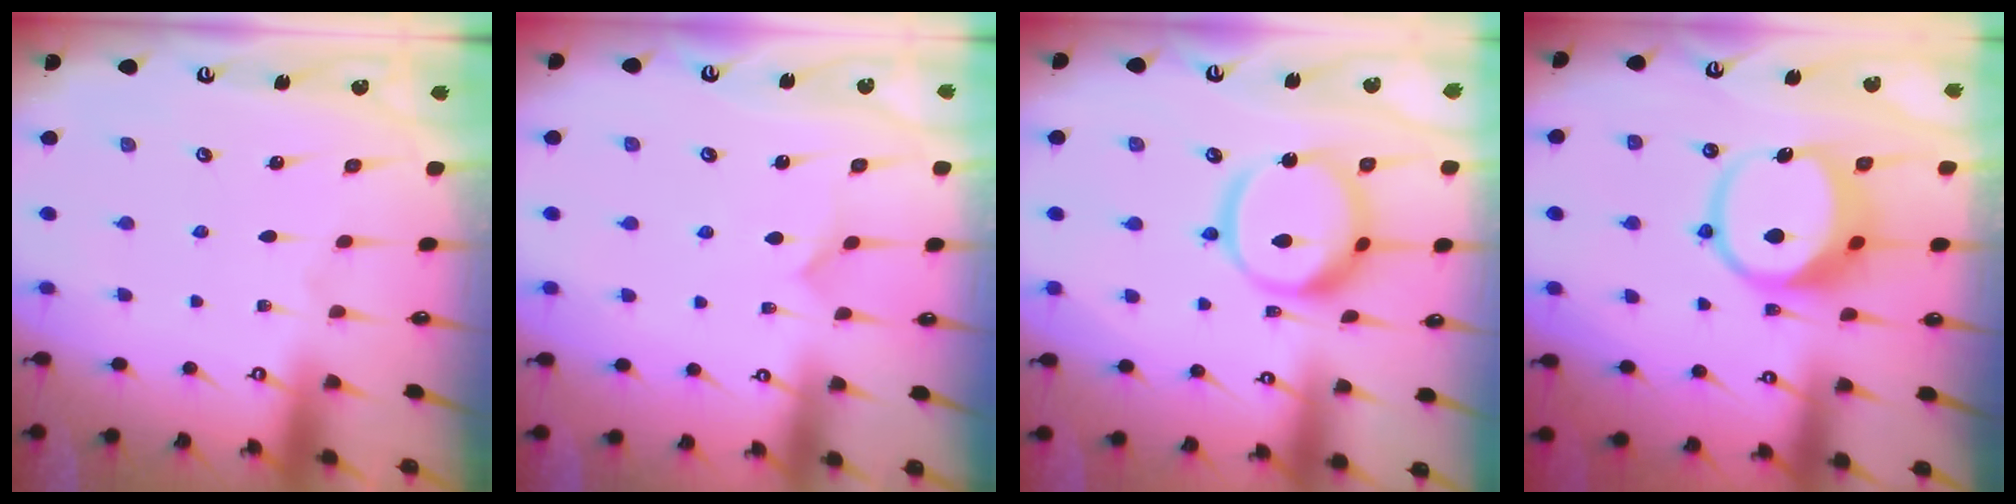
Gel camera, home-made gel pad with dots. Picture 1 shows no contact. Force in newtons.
{"total": 2.8, "press": 2.8, "slide": 0.3}
{"total": 14.5, "press": 14.5, "slide": 1.2}
{"total": 10.3, "press": 10.2, "slide": 1.2}